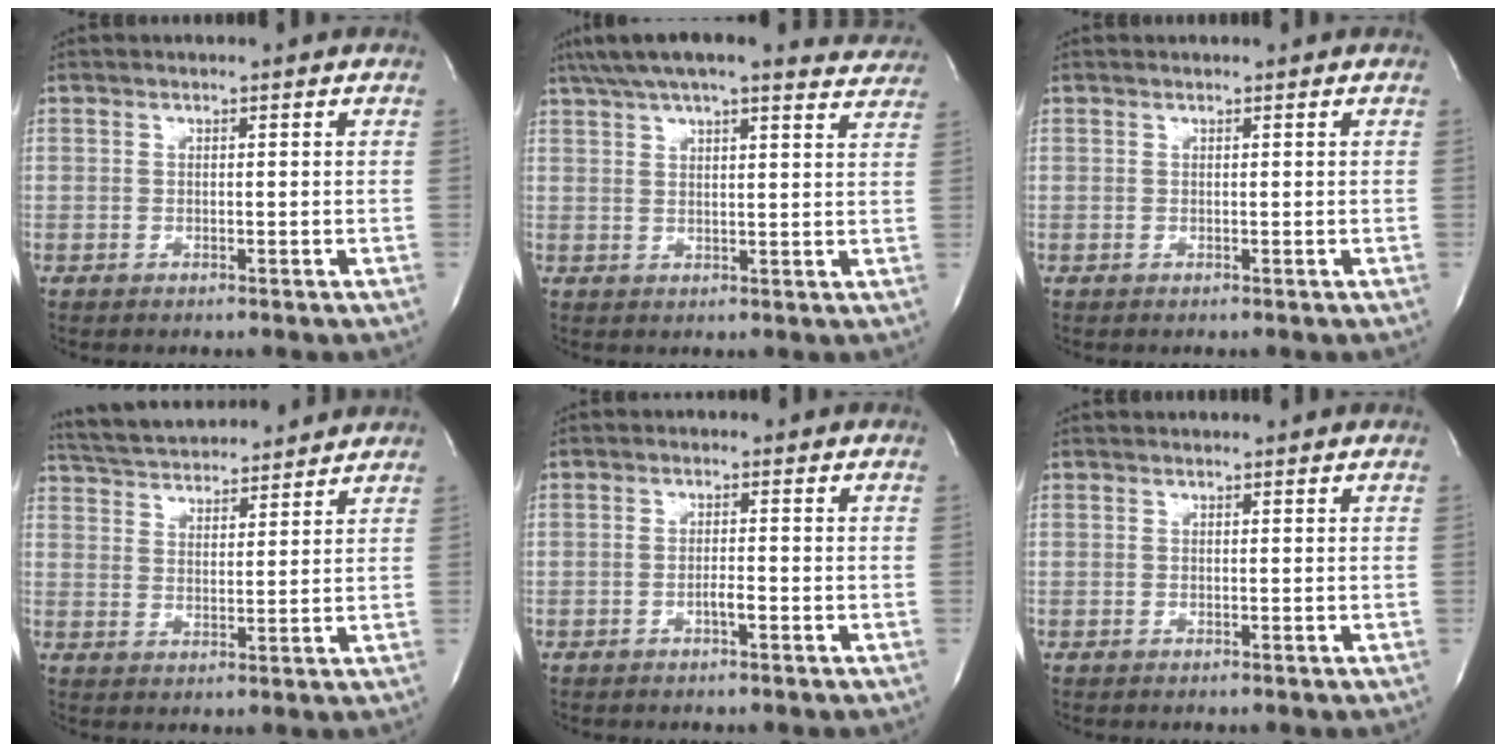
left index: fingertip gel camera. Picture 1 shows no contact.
{"total": 20.8, "force": [18.4, 3.4, 9.0], "torque": [-0.145, 0.019, 0.231]}
{"total": 0.0}
{"total": 14.5, "force": [13.6, 2.2, 4.3], "torque": [-0.080, 0.031, 0.213]}
{"total": 1.6, "force": [-0.8, 0.2, 1.4], "torque": [-0.026, 0.001, -0.014]}
{"total": 0.8, "force": [0.8, 0.0, 0.1], "torque": [-0.005, 0.010, 0.015]}